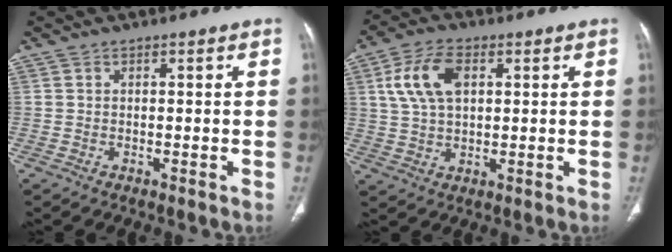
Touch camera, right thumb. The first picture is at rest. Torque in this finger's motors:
{"motor_torque": [-0.04, 0.07, 0.21, -0.16, 0.13]}